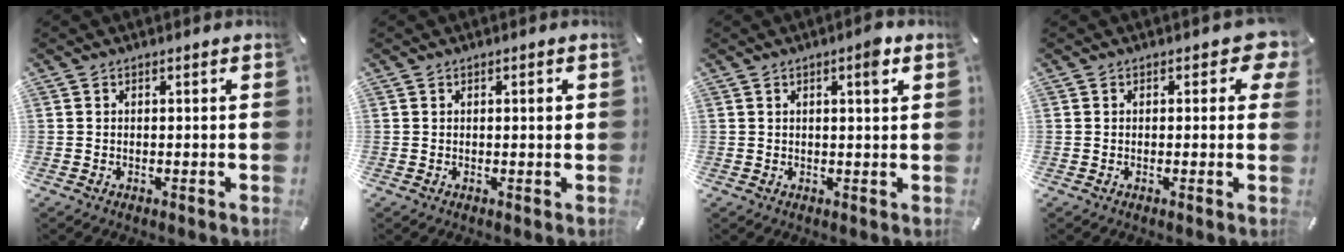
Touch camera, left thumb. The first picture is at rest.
{"total": 1.1, "force": [0.3, 0.3, 1.0], "torque": [-0.010, 0.000, 0.002]}
{"total": 4.0, "force": [1.8, 1.0, 3.4], "torque": [-0.048, -0.004, 0.024]}
{"total": 4.4, "force": [1.3, 2.5, 3.3], "torque": [-0.033, 0.001, 0.017]}